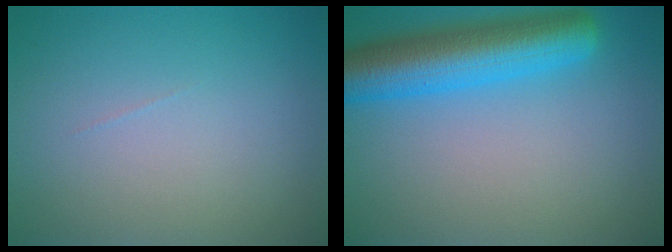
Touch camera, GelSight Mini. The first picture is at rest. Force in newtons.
{"total": 7.7, "press": 7.7, "slide": 0.3}